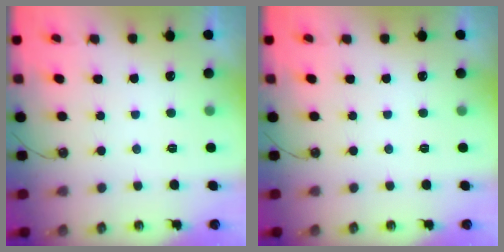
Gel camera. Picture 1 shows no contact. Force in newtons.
{"total": 0.0}